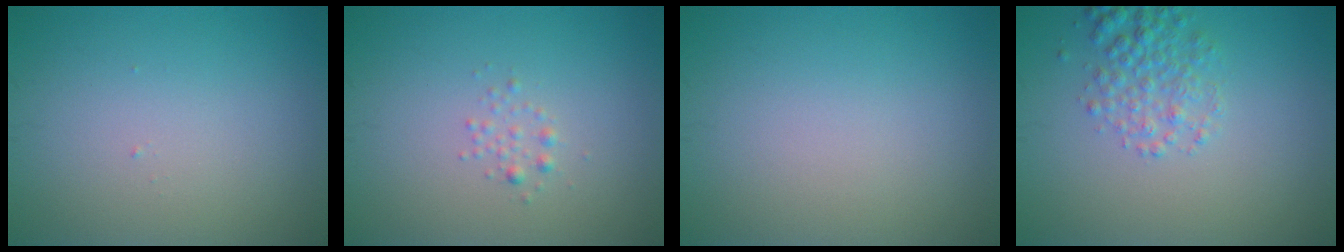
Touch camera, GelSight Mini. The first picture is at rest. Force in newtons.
{"total": 0.9, "press": 0.9, "slide": 0.0}
{"total": 0.0}
{"total": 2.9, "press": 2.9, "slide": 0.2}